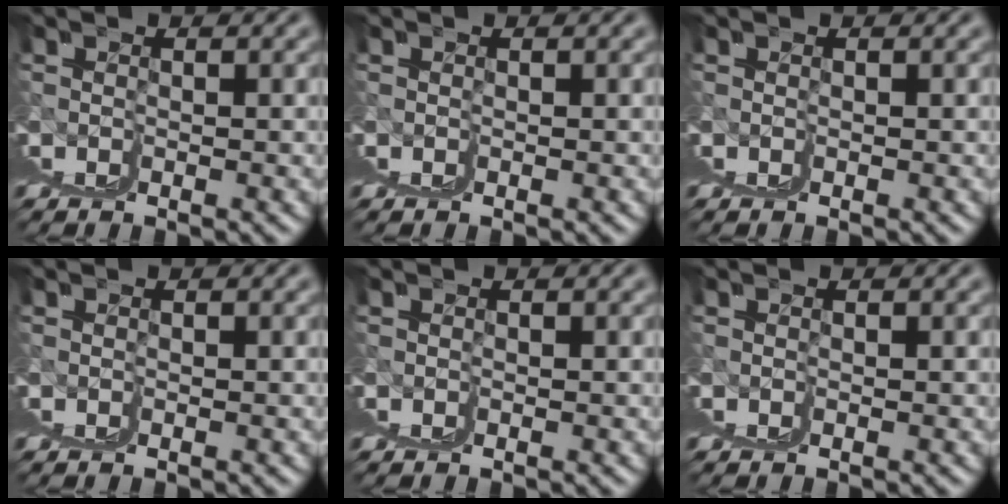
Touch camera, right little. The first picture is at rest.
{"total": 0.0}
{"total": 0.0}
{"total": 0.0}
{"total": 0.0}
{"total": 0.0}